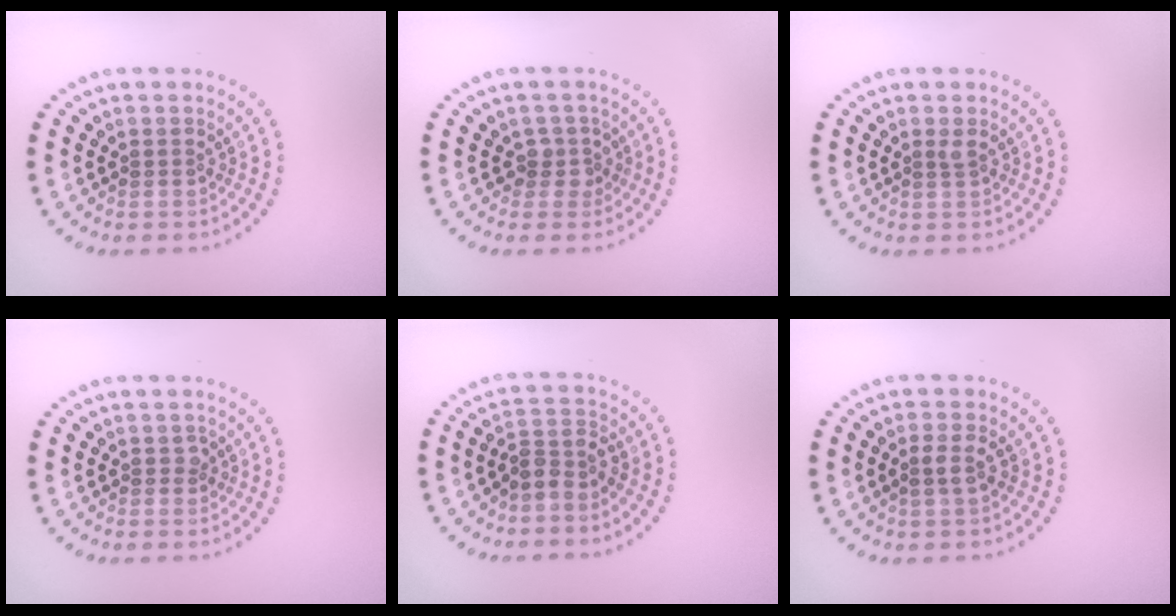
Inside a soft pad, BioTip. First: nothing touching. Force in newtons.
{"total": 1.8, "press": 1.4, "slide": 1.2}
{"total": 0.8, "press": 0.5, "slide": 0.5}
{"total": 0.6, "press": 0.5, "slide": 0.3}
{"total": 2.3, "press": 1.8, "slide": 1.4}
{"total": 1.5, "press": 1.4, "slide": 0.5}